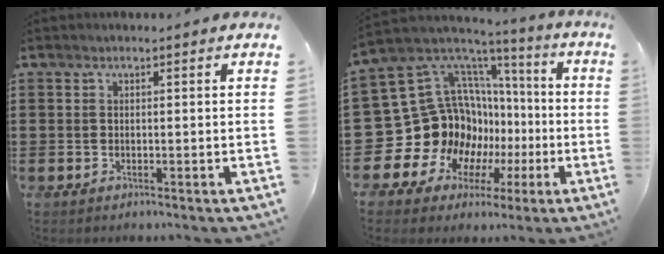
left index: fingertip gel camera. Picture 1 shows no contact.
{"total": 17.8, "force": [-2.2, 15.7, 8.0], "torque": [-0.209, -0.047, 0.015]}